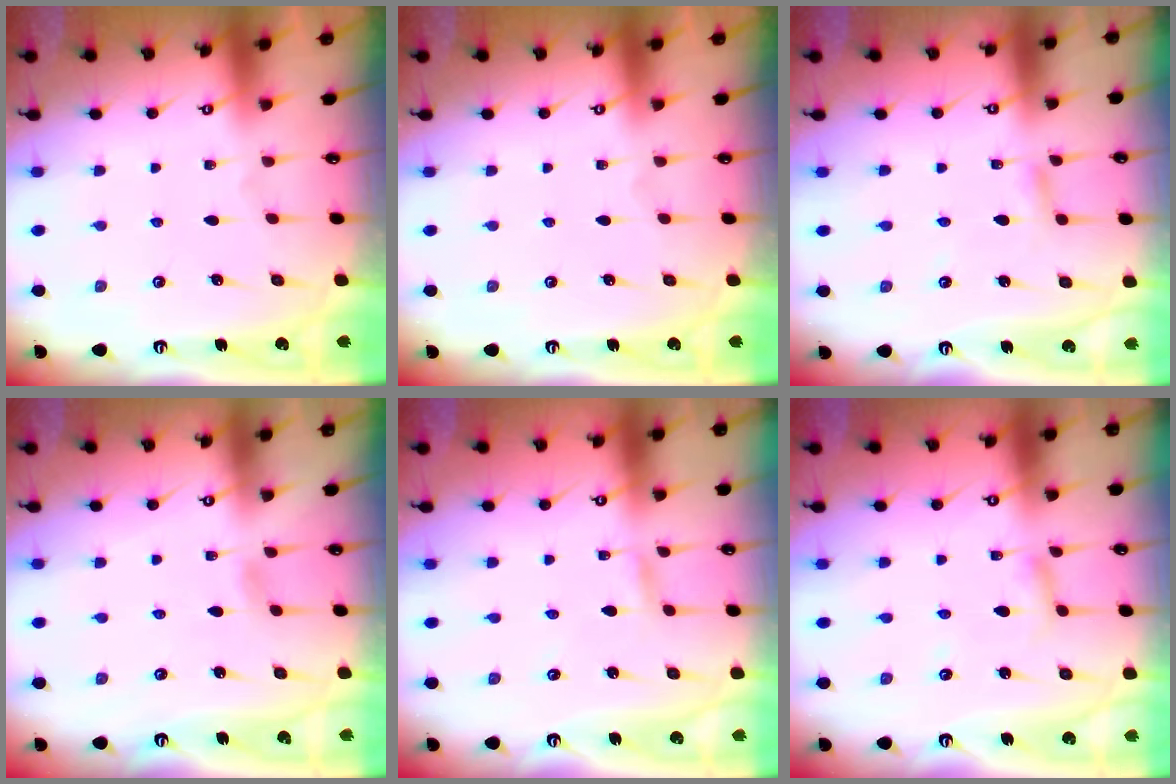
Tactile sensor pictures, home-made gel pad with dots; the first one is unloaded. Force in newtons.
{"total": 0.0}
{"total": 2.9, "press": 2.8, "slide": 0.3}
{"total": 3.2, "press": 3.2, "slide": 0.4}
{"total": 2.3, "press": 2.3, "slide": 0.2}
{"total": 2.7, "press": 2.7, "slide": 0.2}